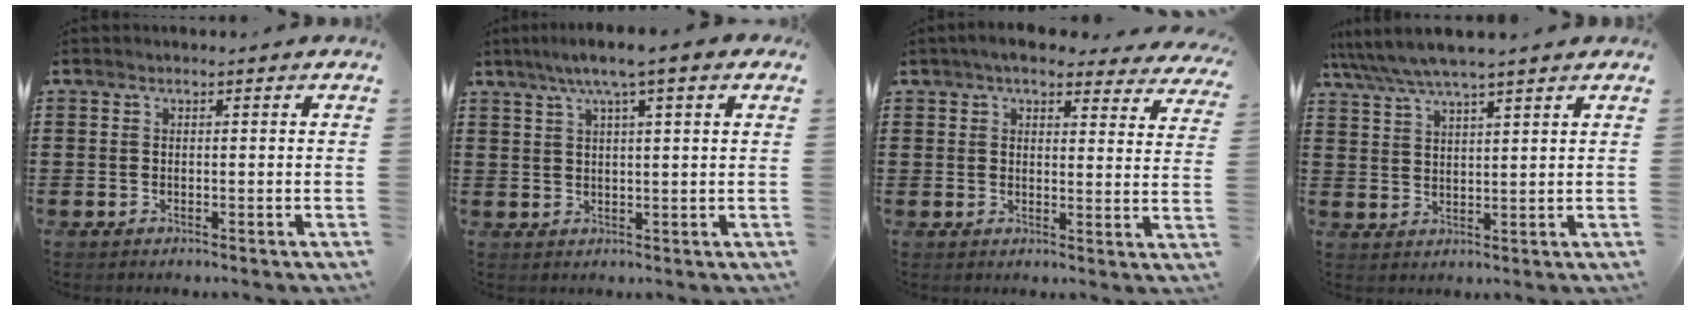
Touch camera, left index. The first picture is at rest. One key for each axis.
{"total": 5.0, "fx": 2.9, "fy": 0.0, "fz": 4.1, "tx": -0.086, "ty": 0.004, "tz": 0.048}
{"total": 5.2, "fx": 4.6, "fy": 1.1, "fz": 2.3, "tx": -0.053, "ty": -0.012, "tz": 0.081}
{"total": 5.0, "fx": 4.3, "fy": 0.3, "fz": 2.5, "tx": -0.061, "ty": -0.014, "tz": 0.076}